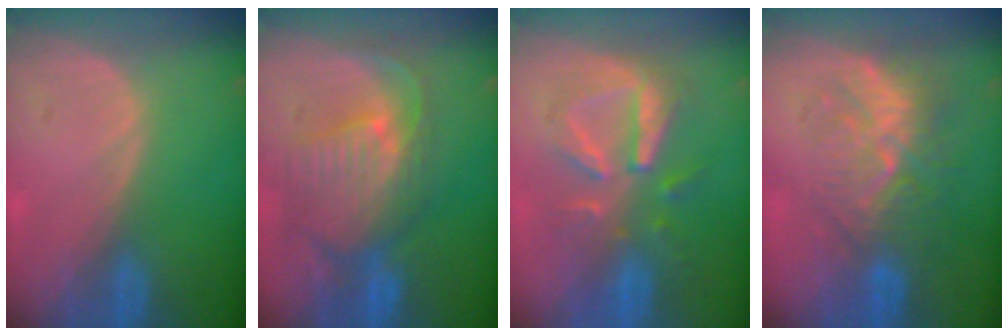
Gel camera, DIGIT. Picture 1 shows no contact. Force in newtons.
{"total": 10.5, "press": 9.3, "slide": 4.8}
{"total": 8.0, "press": 8.0, "slide": 0.1}
{"total": 9.3, "press": 8.6, "slide": 3.5}